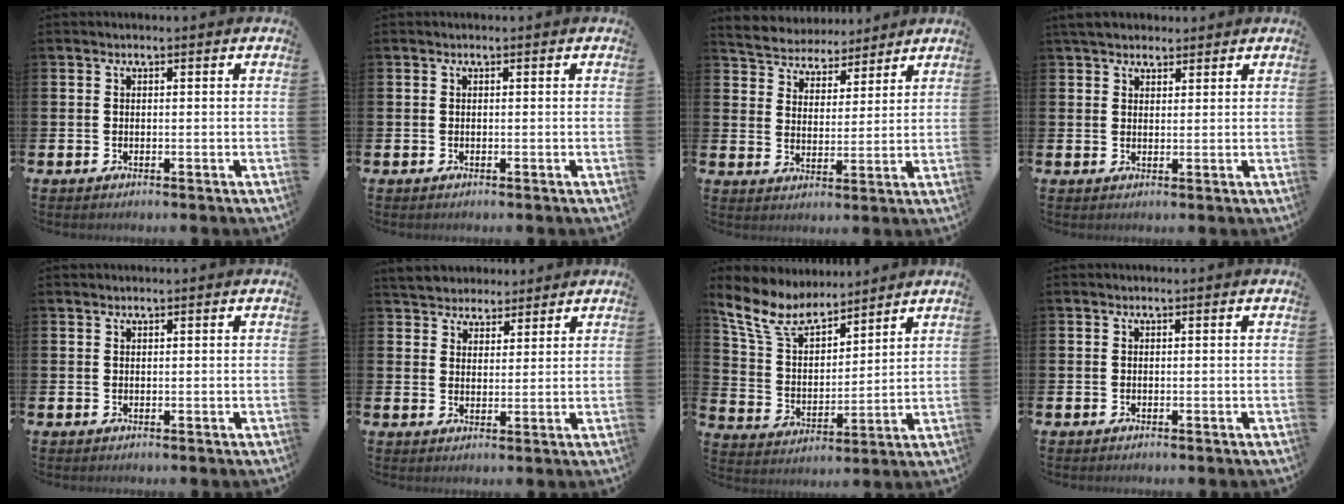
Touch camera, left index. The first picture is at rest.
{"total": 0.0}
{"total": 5.0, "force": [4.8, 1.6, -0.3], "torque": [-0.027, -0.037, 0.081]}
{"total": 3.7, "force": [3.3, 1.5, 0.7], "torque": [-0.013, -0.007, 0.061]}
{"total": 0.6, "force": [0.6, 0.1, 0.0], "torque": [0.002, 0.000, 0.011]}
{"total": 4.5, "force": [4.2, 1.5, -0.5], "torque": [-0.009, -0.018, 0.076]}
{"total": 9.5, "force": [8.2, 3.5, 3.4], "torque": [-0.109, -0.041, 0.149]}
{"total": 0.0}